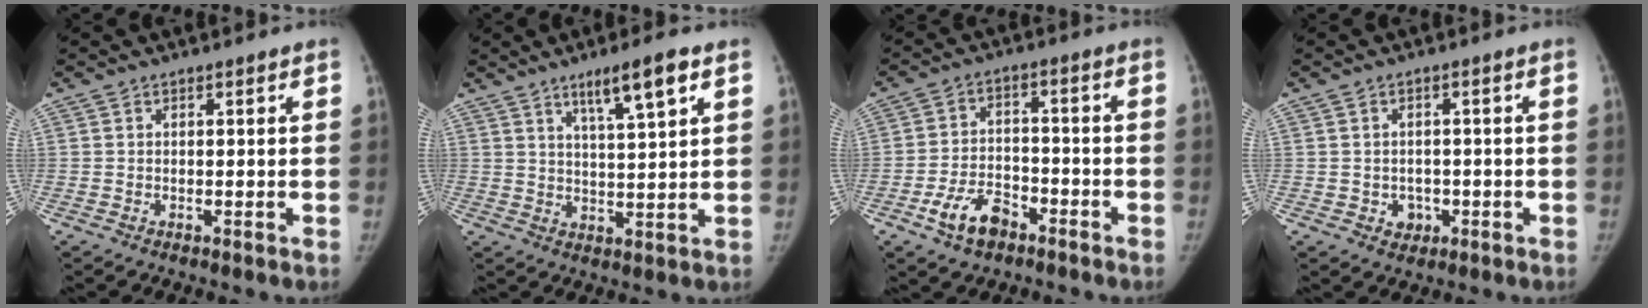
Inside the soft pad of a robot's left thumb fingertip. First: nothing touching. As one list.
[{"total": 7.8, "force": [4.5, 0.8, 6.3], "torque": [-0.103, -0.023, 0.079]}, {"total": 8.2, "force": [-4.9, 4.8, 4.5], "torque": [-0.071, 0.031, -0.085]}, {"total": 3.2, "force": [-1.1, 2.8, 1.2], "torque": [0.003, 0.006, -0.008]}]